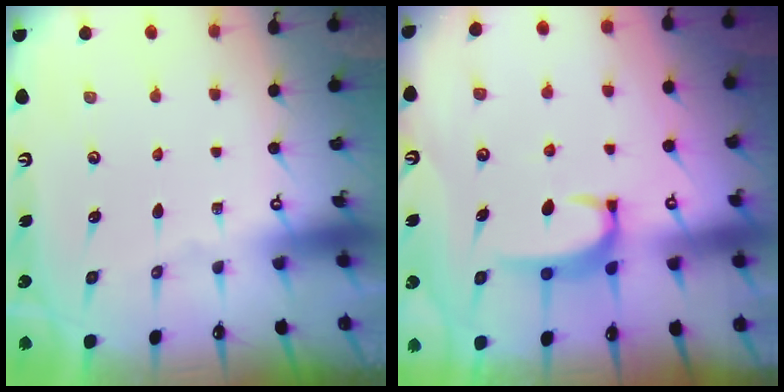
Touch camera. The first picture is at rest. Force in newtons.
{"total": 3.6, "press": 3.5, "slide": 0.4}